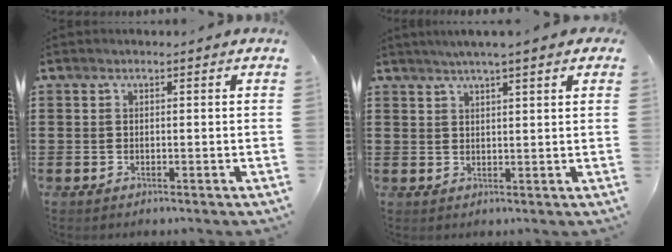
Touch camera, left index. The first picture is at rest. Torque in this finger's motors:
{"motor_torque": [2.14, 0.00, 0.23, -0.06]}